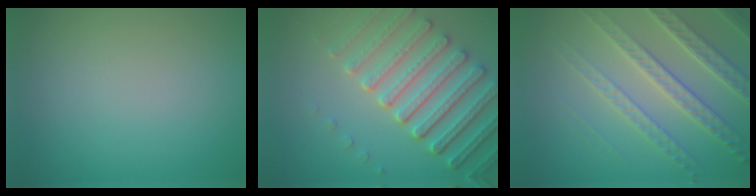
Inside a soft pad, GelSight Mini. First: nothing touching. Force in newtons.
{"total": 7.2, "press": 5.6, "slide": 4.6}
{"total": 6.5, "press": 4.8, "slide": 4.4}